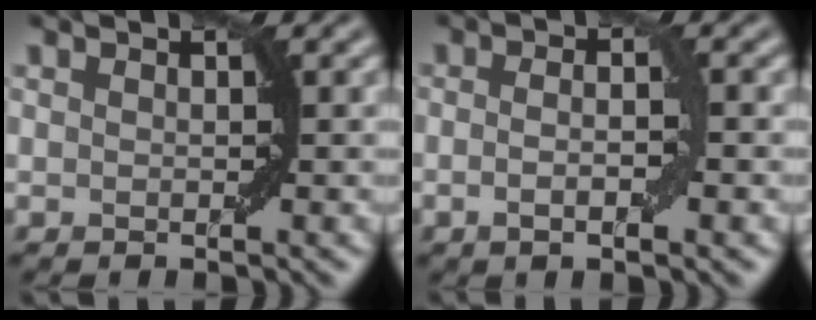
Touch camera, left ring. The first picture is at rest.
{"total": 2.8, "force": [-0.5, 0.6, 2.7], "torque": [-0.043, -0.004, -0.009]}